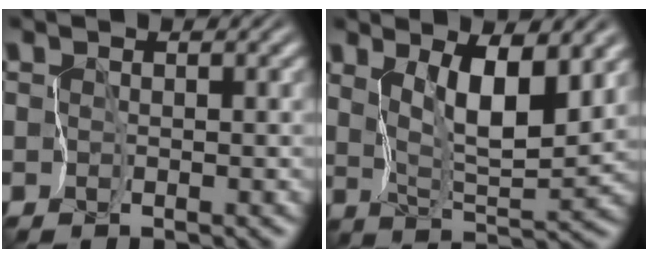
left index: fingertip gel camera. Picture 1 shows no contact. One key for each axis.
{"total": 5.1, "fx": 3.2, "fy": 1.3, "fz": 3.8, "tx": -0.078, "ty": -0.007, "tz": 0.065}